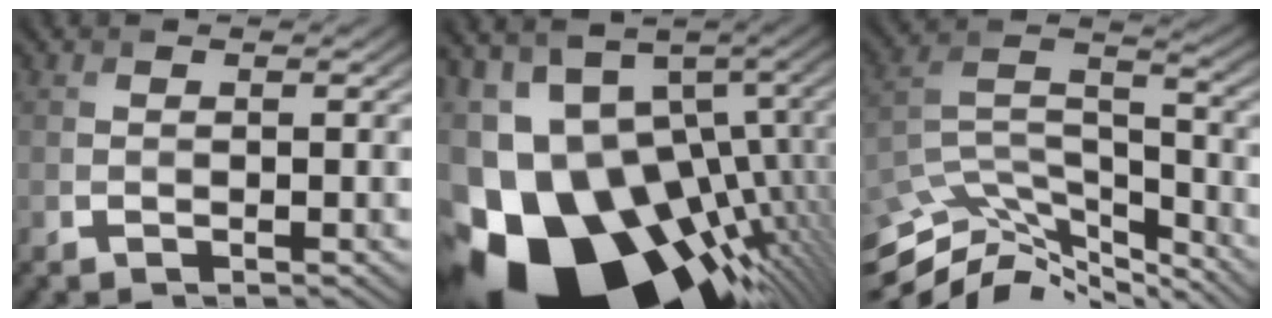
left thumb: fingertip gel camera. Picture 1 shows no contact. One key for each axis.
{"total": 20.0, "fx": -8.0, "fy": 12.6, "fz": 13.2, "tx": -0.226, "ty": -0.024, "tz": -0.105}
{"total": 12.3, "fx": -10.4, "fy": 4.1, "fz": 5.0, "tx": -0.118, "ty": -0.002, "tz": -0.183}